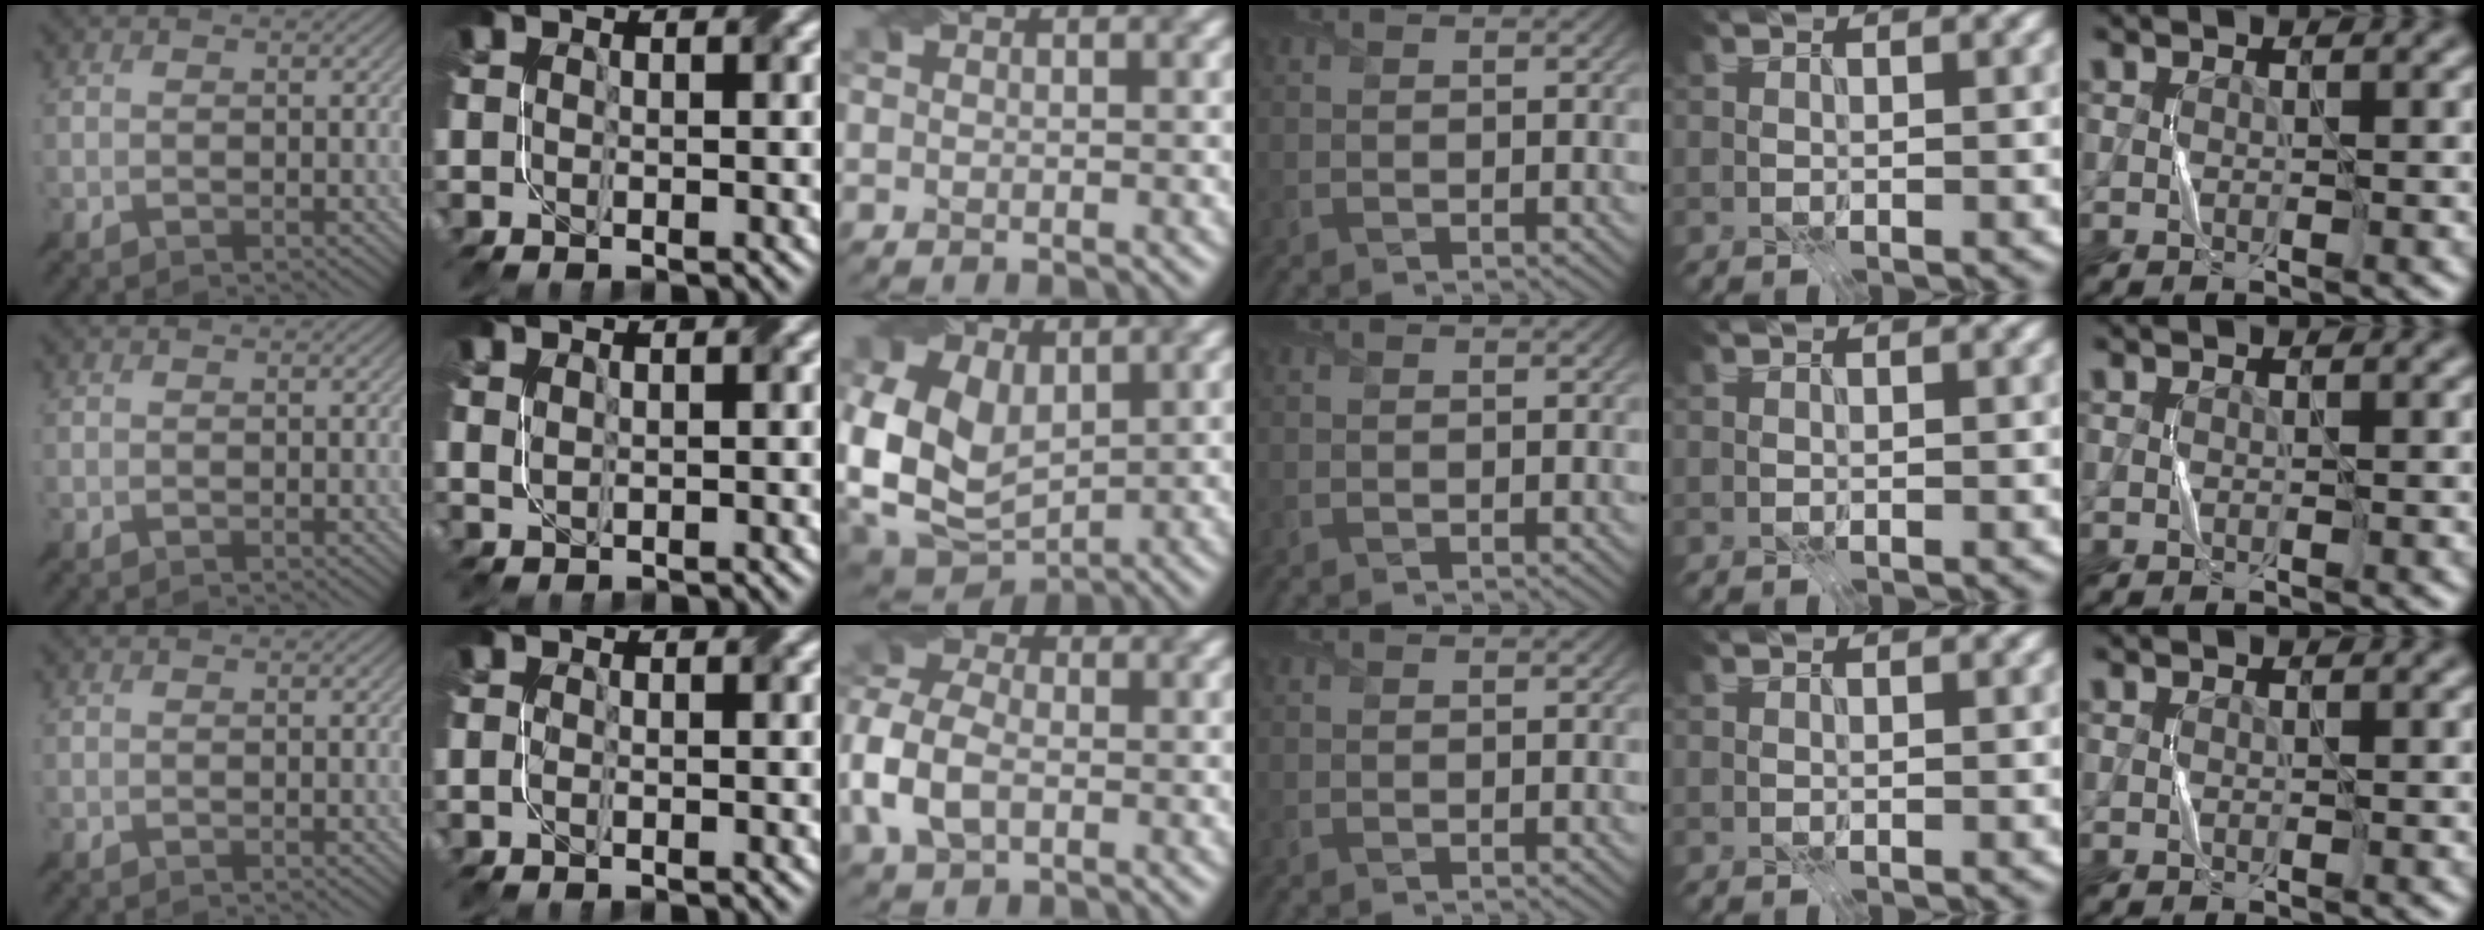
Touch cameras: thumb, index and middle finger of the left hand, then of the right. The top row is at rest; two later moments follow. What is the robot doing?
{"motion": "fold", "object": "coffee filter"}